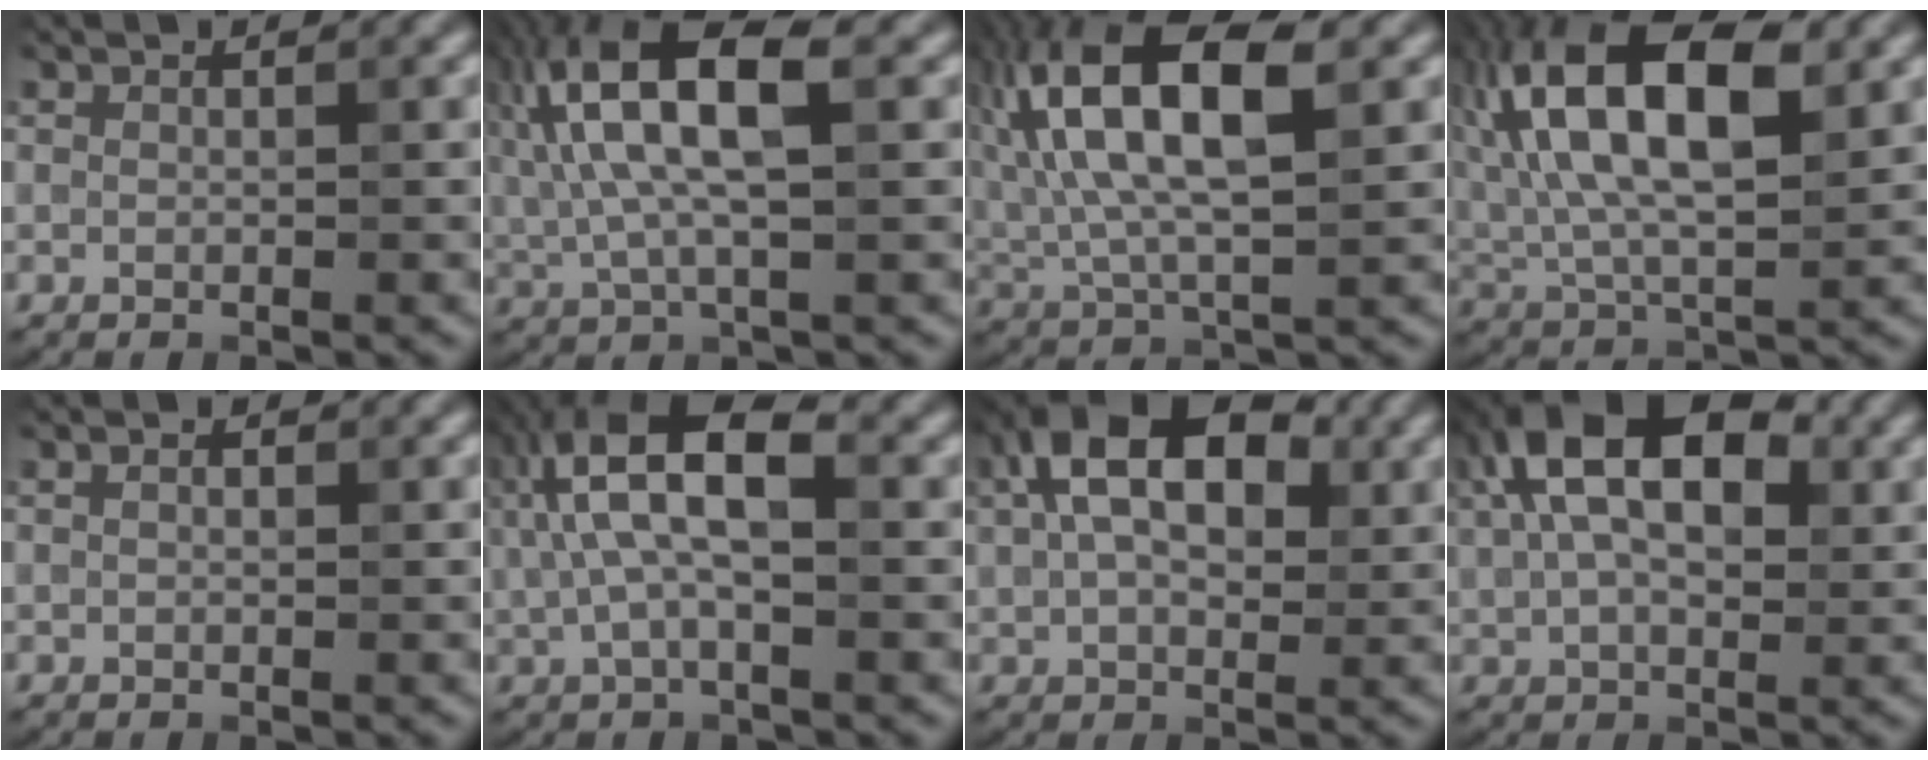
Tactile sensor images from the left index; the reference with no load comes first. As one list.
[{"total": 9.8, "force": [2.2, 3.5, 8.9], "torque": [-0.174, 0.021, 0.033]}, {"total": 11.4, "force": [2.7, 5.1, 9.9], "torque": [-0.183, 0.021, 0.042]}, {"total": 13.2, "force": [3.6, 6.3, 11.0], "torque": [-0.192, 0.022, 0.057]}, {"total": 1.2, "force": [0.6, 0.8, 0.8], "torque": [-0.011, -0.003, -0.001]}, {"total": 8.3, "force": [2.1, 3.6, 7.2], "torque": [-0.137, 0.017, 0.028]}, {"total": 11.3, "force": [4.1, 6.6, 8.2], "torque": [-0.136, 0.036, 0.049]}, {"total": 11.9, "force": [4.1, 6.8, 8.9], "torque": [-0.142, 0.034, 0.052]}]